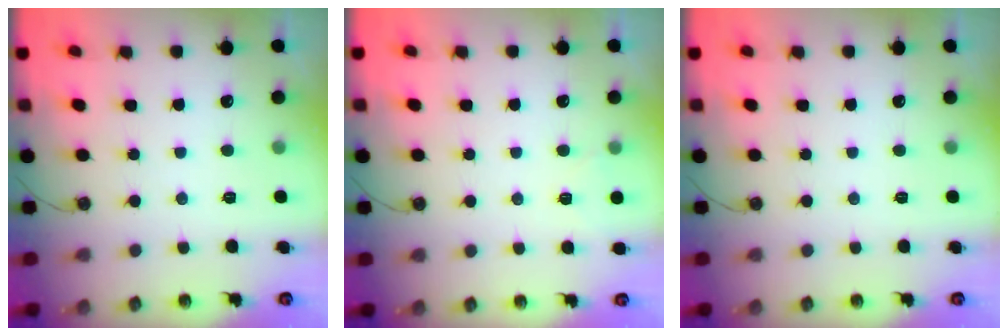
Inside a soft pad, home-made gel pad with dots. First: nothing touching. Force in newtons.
{"total": 3.5, "press": 3.1, "slide": 1.8}
{"total": 0.0}